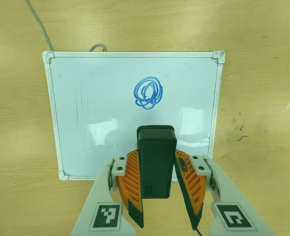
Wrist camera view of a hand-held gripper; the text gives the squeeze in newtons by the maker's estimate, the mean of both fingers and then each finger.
{"total": 4.6, "left": 3.7, "right": 5.4}